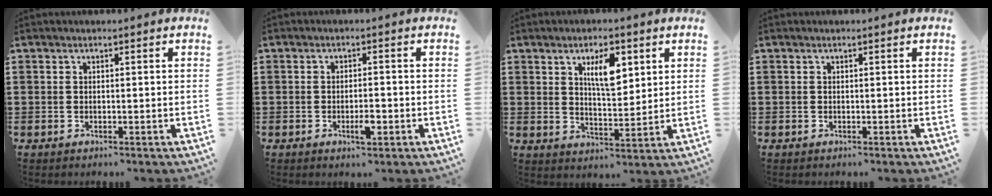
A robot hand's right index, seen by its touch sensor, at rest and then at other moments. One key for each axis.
{"total": 3.0, "fx": -1.2, "fy": 0.8, "fz": 2.6, "tx": -0.052, "ty": -0.002, "tz": -0.024}
{"total": 6.5, "fx": 2.8, "fy": 2.5, "fz": 5.2, "tx": -0.095, "ty": 0.002, "tz": 0.043}
{"total": 0.0}